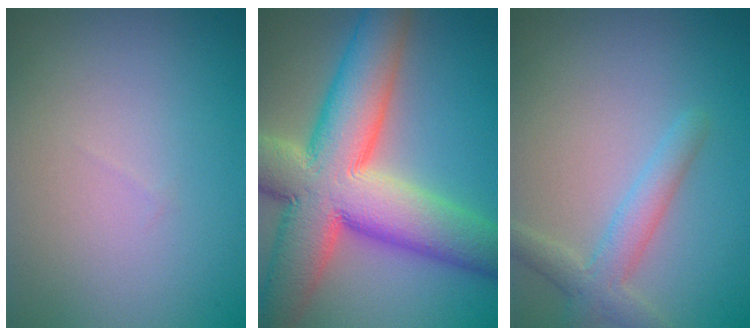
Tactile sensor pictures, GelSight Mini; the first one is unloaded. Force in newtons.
{"total": 14.4, "press": 14.4, "slide": 1.1}
{"total": 2.8, "press": 2.8, "slide": 0.1}